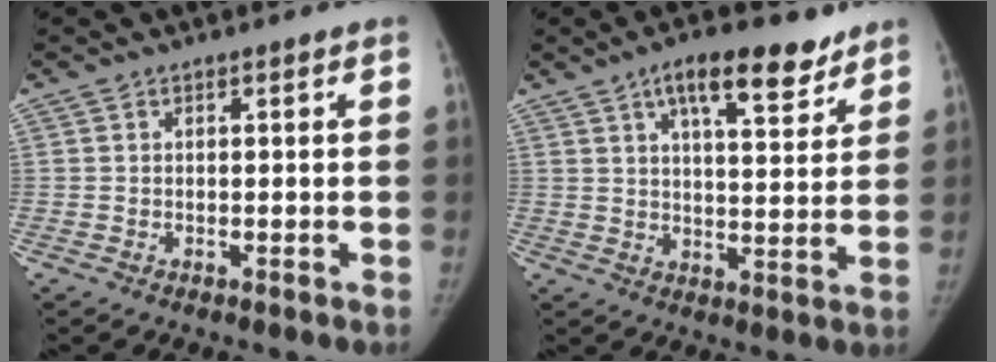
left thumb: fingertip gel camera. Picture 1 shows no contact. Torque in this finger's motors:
{"motor_torque": [0.13, 0.21, 1.12, -0.44, 0.04]}